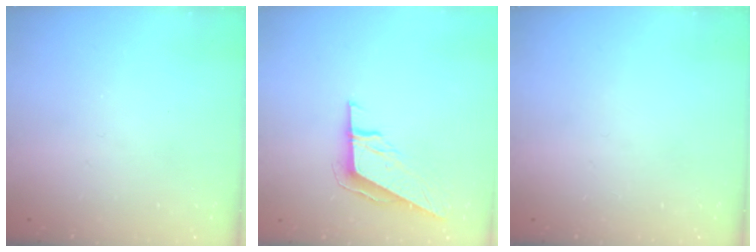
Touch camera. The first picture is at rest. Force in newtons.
{"total": 8.6, "press": 8.6, "slide": 0.2}
{"total": 0.0}